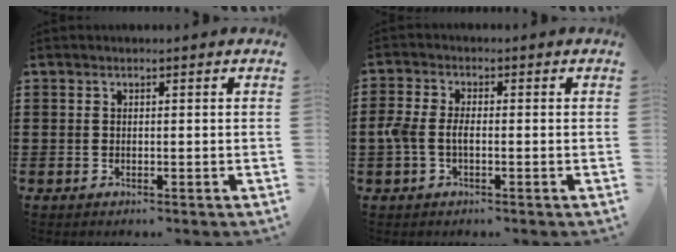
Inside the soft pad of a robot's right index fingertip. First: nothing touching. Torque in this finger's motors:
{"motor_torque": [0.70, 0.21, 0.34, 0.12]}